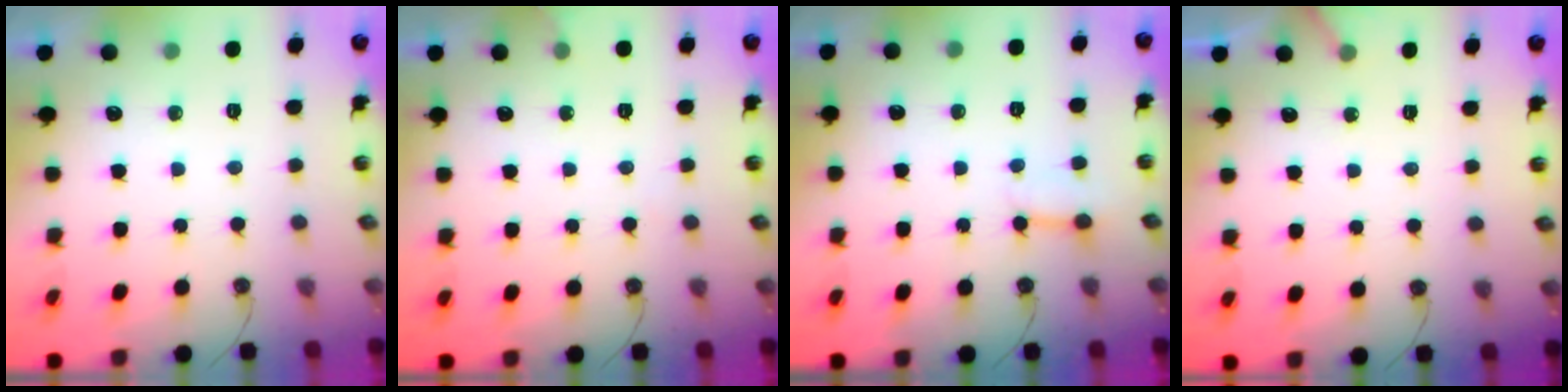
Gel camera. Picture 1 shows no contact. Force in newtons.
{"total": 4.4, "press": 4.4, "slide": 0.2}
{"total": 3.9, "press": 3.9, "slide": 0.3}
{"total": 2.3, "press": 2.3, "slide": 0.1}